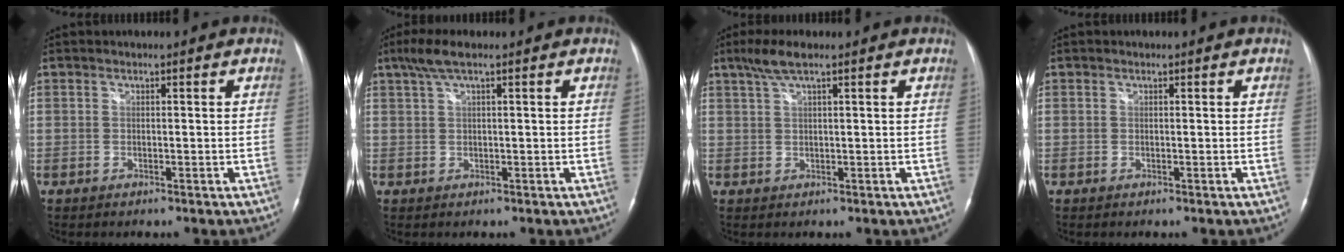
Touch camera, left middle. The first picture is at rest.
{"total": 4.0, "force": [2.5, 0.5, 3.1], "torque": [-0.073, 0.023, 0.051]}
{"total": 3.8, "force": [2.6, 0.4, 2.8], "torque": [-0.066, 0.014, 0.054]}
{"total": 0.0}